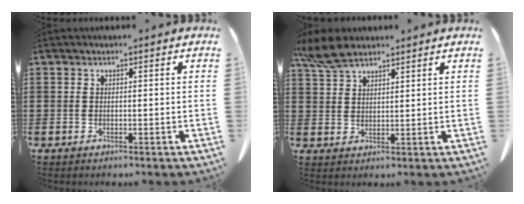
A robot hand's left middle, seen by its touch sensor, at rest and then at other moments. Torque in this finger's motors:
{"motor_torque": [0.26, 0.23, 0.11, 0.09]}